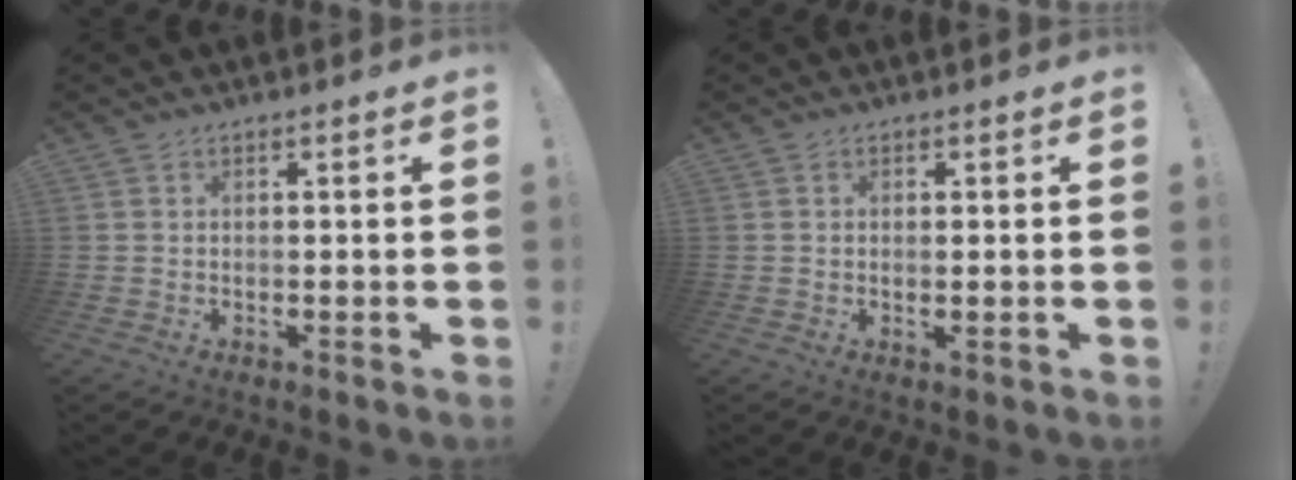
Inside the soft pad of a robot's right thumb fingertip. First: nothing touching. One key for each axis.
{"total": 0.8, "fx": 0.2, "fy": 0.1, "fz": 0.8, "tx": -0.006, "ty": -0.006, "tz": 0.003}